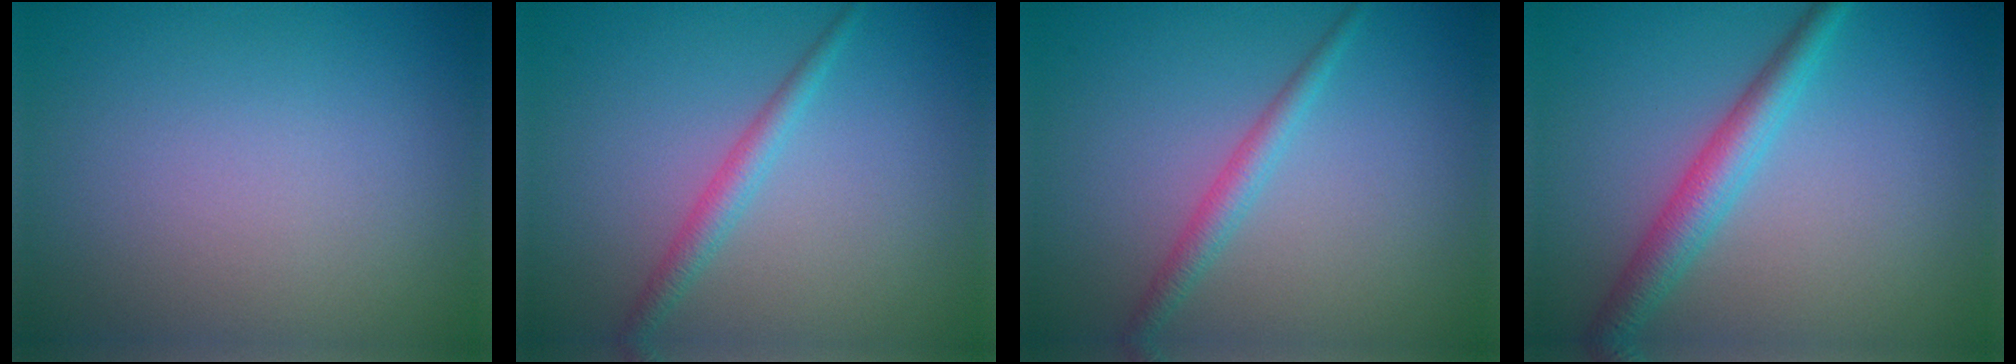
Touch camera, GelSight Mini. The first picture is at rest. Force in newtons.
{"total": 2.0, "press": 2.0, "slide": 0.1}
{"total": 2.0, "press": 2.0, "slide": 0.1}
{"total": 3.6, "press": 3.6, "slide": 0.1}